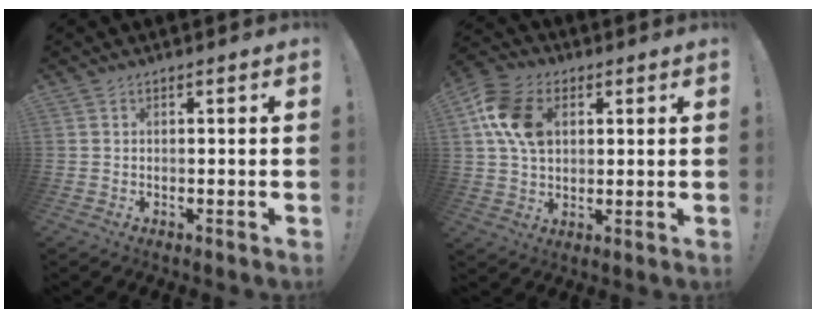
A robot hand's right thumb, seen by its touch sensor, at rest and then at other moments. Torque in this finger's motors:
{"motor_torque": [0.54, 0.59, 0.63, 0.62, 0.11]}